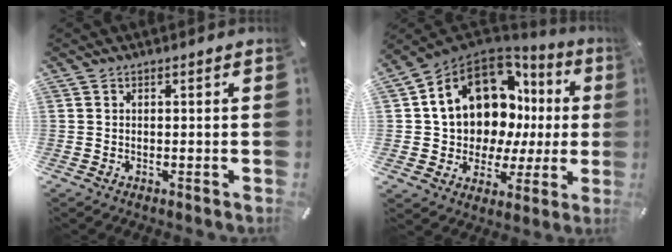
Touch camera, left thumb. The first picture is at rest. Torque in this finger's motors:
{"motor_torque": [2.50, 2.51, 1.27, -0.63, 0.36]}